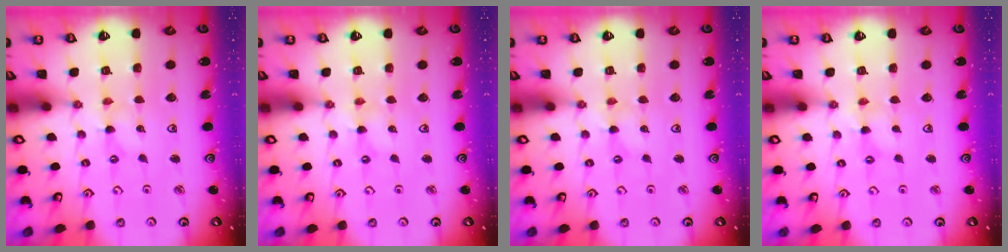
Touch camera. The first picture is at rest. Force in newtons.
{"total": 0.0}
{"total": 0.0}
{"total": 0.7, "press": 0.6, "slide": 0.2}